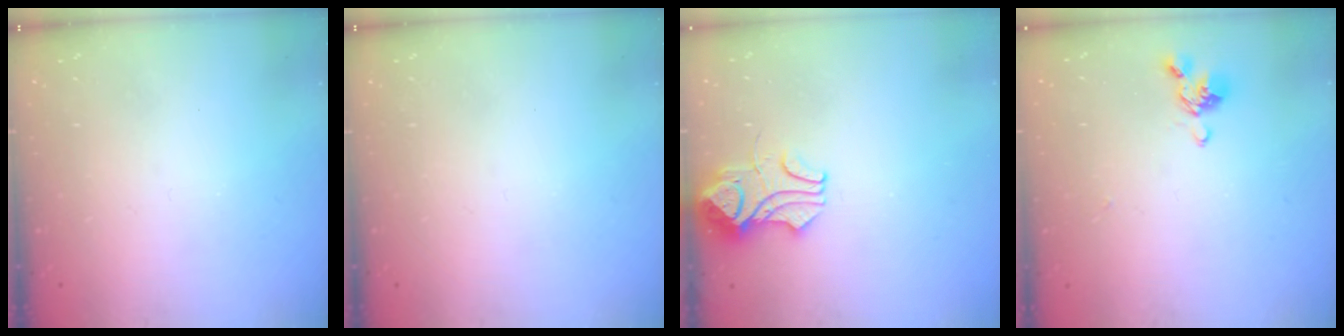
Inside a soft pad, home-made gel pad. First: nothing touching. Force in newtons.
{"total": 0.0}
{"total": 4.1, "press": 4.0, "slide": 0.7}
{"total": 2.9, "press": 2.8, "slide": 0.8}